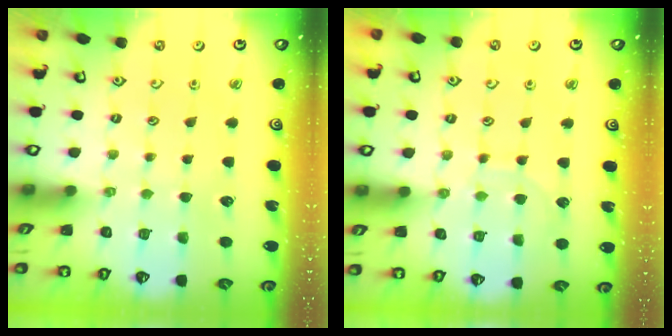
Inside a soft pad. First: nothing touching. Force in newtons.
{"total": 6.7, "press": 6.7, "slide": 0.4}